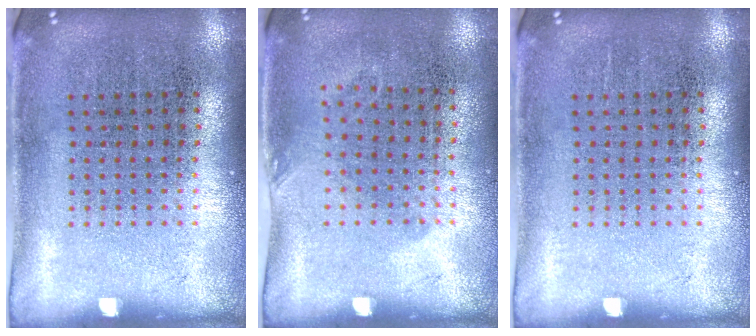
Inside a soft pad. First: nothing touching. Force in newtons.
{"total": 0.8, "press": 0.6, "slide": 0.5}
{"total": 0.0}